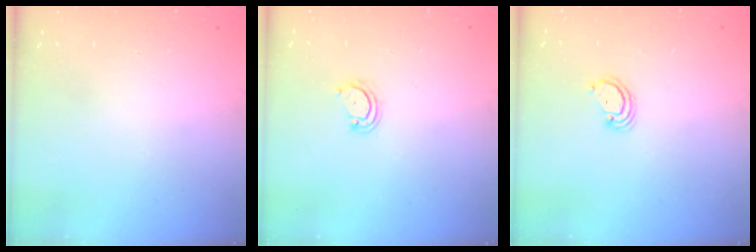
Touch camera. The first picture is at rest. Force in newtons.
{"total": 4.1, "press": 4.0, "slide": 0.4}
{"total": 2.4, "press": 2.4, "slide": 0.2}